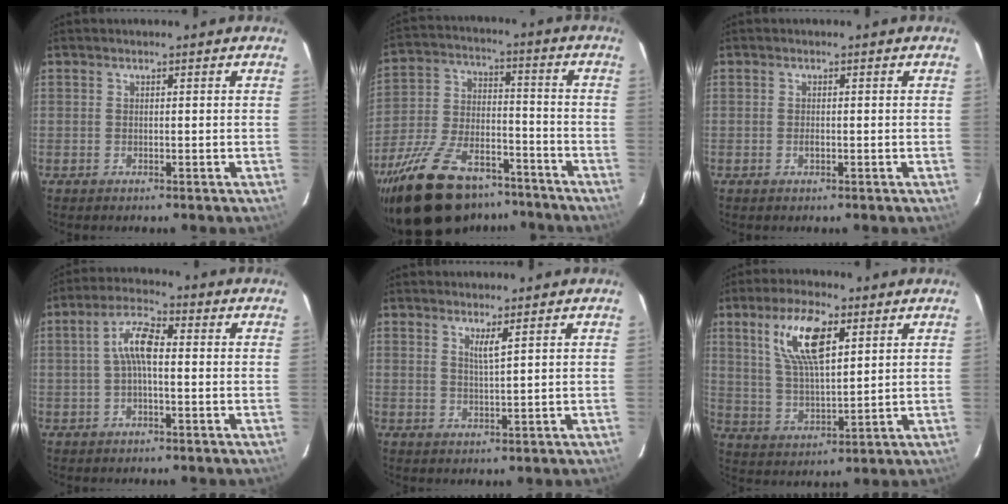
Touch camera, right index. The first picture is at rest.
{"total": 23.1, "force": [-16.8, 10.8, 11.6], "torque": [-0.243, 0.001, -0.260]}
{"total": 1.0, "force": [-0.3, 0.5, 0.8], "torque": [-0.016, 0.001, -0.006]}
{"total": 6.1, "force": [-0.1, 1.9, 5.8], "torque": [-0.119, 0.020, -0.003]}
{"total": 2.4, "force": [1.4, -0.2, 1.9], "torque": [-0.032, -0.004, 0.023]}
{"total": 11.8, "force": [5.3, 4.2, 9.7], "torque": [-0.188, 0.010, 0.106]}